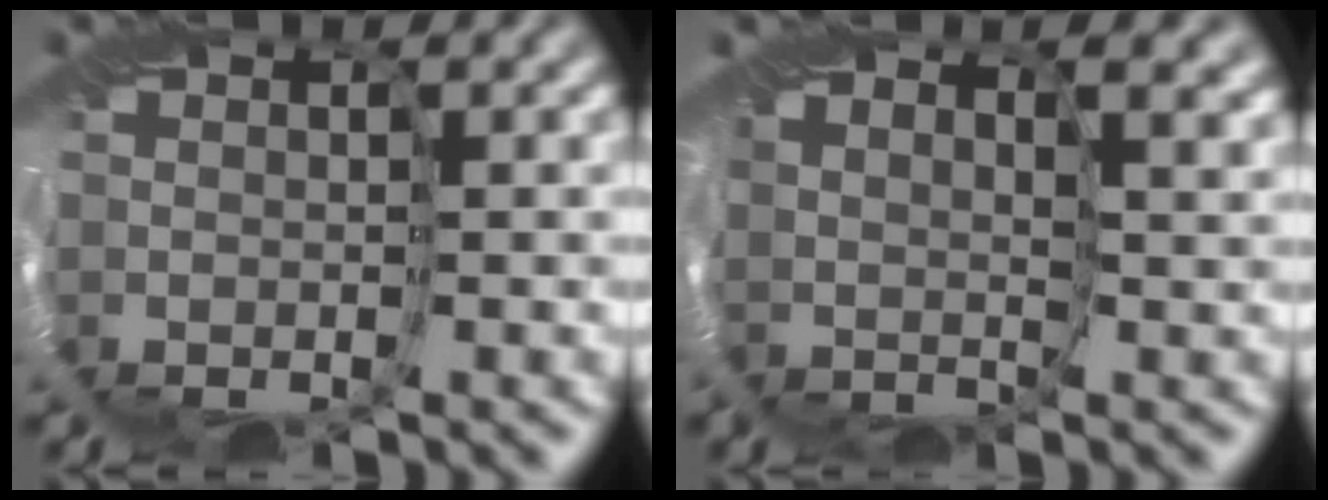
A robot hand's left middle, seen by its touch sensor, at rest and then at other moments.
{"total": 3.6, "force": [3.4, 0.9, 0.9], "torque": [-0.021, 0.006, 0.066]}